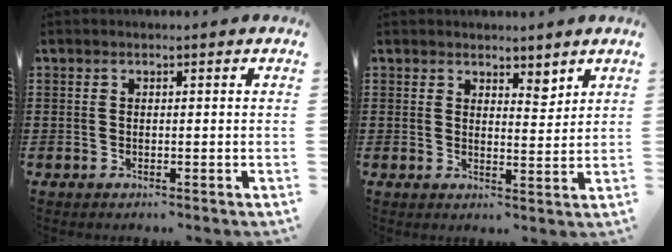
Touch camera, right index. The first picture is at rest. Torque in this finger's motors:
{"motor_torque": [-0.19, 0.19, 0.09, 0.00]}